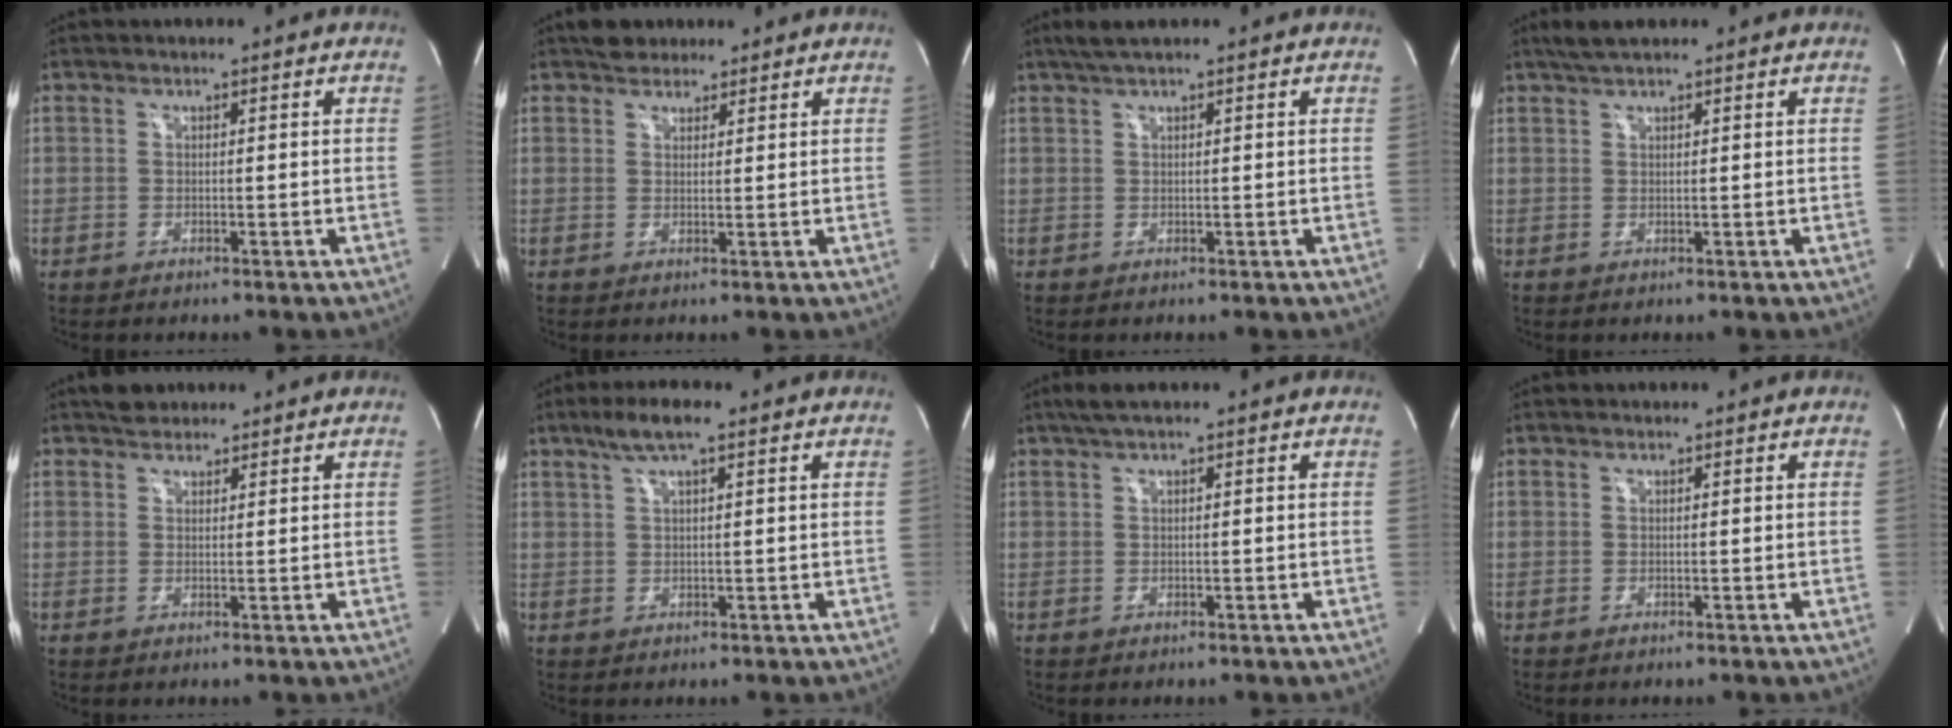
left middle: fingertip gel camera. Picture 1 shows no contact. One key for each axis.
{"total": 3.5, "fx": 2.8, "fy": 1.9, "fz": 0.9, "tx": -0.016, "ty": 0.016, "tz": 0.044}
{"total": 2.7, "fx": 2.1, "fy": -0.2, "fz": 1.7, "tx": -0.036, "ty": 0.018, "tz": 0.041}
{"total": 3.1, "fx": 2.5, "fy": 0.3, "fz": 1.7, "tx": -0.037, "ty": 0.016, "tz": 0.047}
{"total": 2.8, "fx": 2.3, "fy": 1.4, "fz": 0.6, "tx": -0.015, "ty": 0.014, "tz": 0.037}
{"total": 4.6, "fx": 2.9, "fy": 0.5, "fz": 3.6, "tx": -0.077, "ty": 0.012, "tz": 0.054}
{"total": 2.8, "fx": 2.0, "fy": 0.0, "fz": 2.0, "tx": -0.041, "ty": 0.024, "tz": 0.038}
{"total": 0.0}